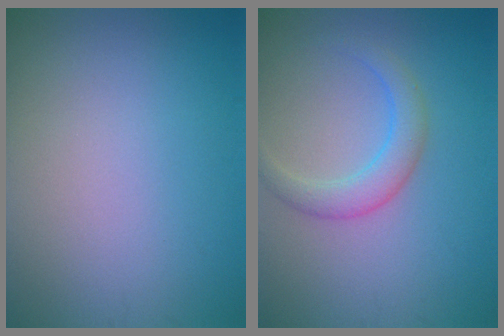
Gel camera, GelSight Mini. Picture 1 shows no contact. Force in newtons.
{"total": 2.8, "press": 2.8, "slide": 0.2}